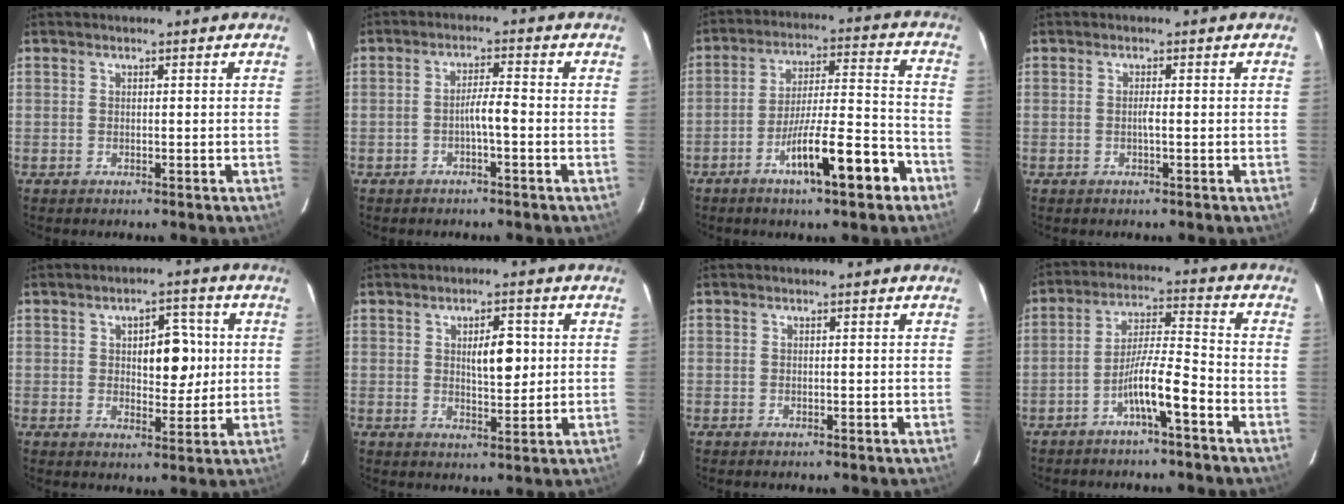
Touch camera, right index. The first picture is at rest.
{"total": 3.3, "force": [-1.1, 0.2, 3.1], "torque": [-0.050, 0.008, -0.021]}
{"total": 13.4, "force": [-7.2, 1.6, 11.2], "torque": [-0.182, 0.004, -0.116]}
{"total": 1.1, "force": [-0.2, 0.0, 1.1], "torque": [-0.022, 0.000, -0.004]}
{"total": 7.1, "force": [1.0, 3.5, 6.1], "torque": [-0.082, 0.013, 0.021]}
{"total": 5.7, "force": [1.0, 2.0, 5.2], "torque": [-0.081, 0.003, 0.020]}
{"total": 0.0}
{"total": 7.9, "force": [-4.2, 0.1, 6.7], "torque": [-0.127, 0.016, -0.076]}